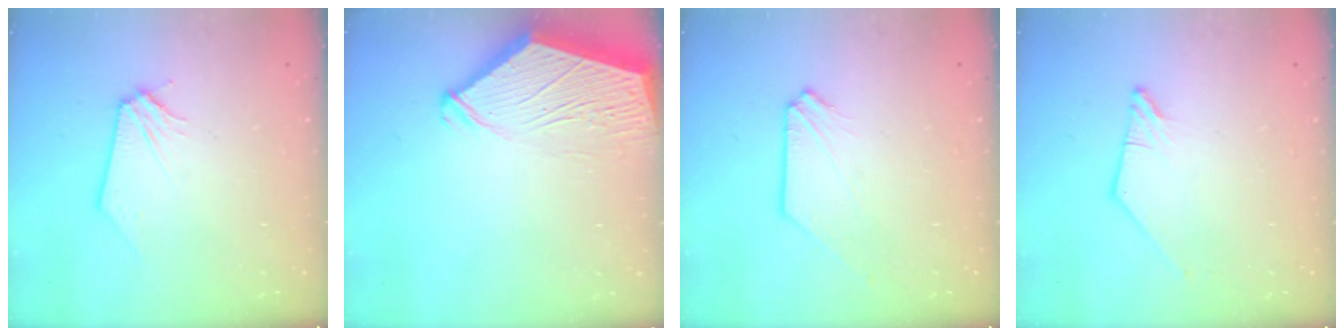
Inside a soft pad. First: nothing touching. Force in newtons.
{"total": 6.4, "press": 6.3, "slide": 0.8}
{"total": 1.0, "press": 1.0, "slide": 0.2}
{"total": 0.8, "press": 0.8, "slide": 0.2}